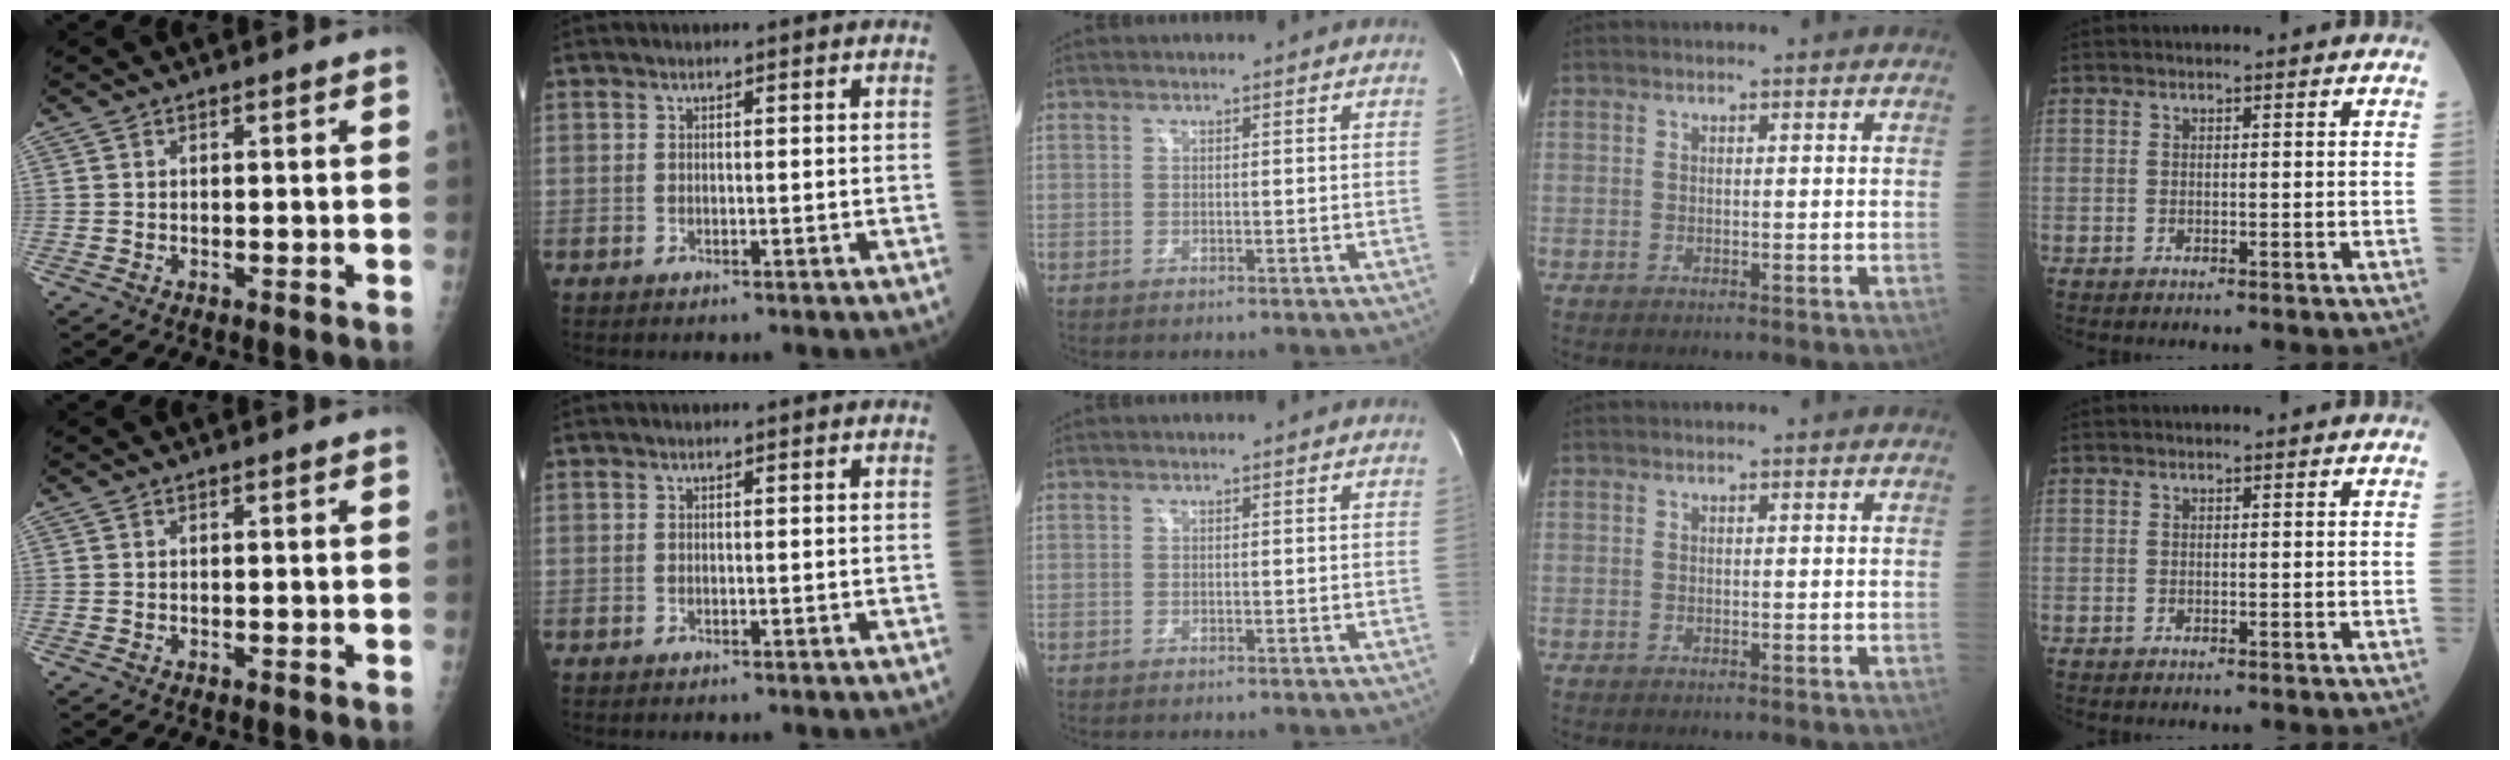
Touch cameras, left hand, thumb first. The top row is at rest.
{}